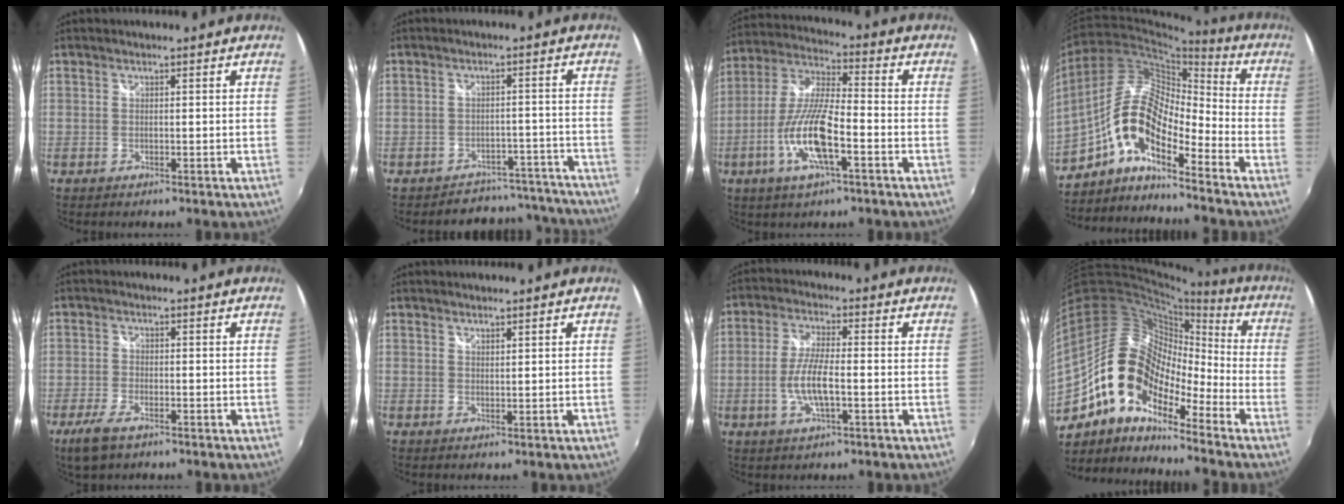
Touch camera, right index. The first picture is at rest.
{"total": 12.8, "force": [-11.6, 5.4, 0.4], "torque": [-0.006, 0.055, -0.132]}
{"total": 13.2, "force": [-5.1, 3.1, 11.8], "torque": [-0.249, -0.007, -0.100]}
{"total": 12.9, "force": [-6.5, 4.6, 10.2], "torque": [-0.193, 0.015, -0.136]}
{"total": 5.6, "force": [-3.6, 2.2, 3.6], "torque": [-0.095, -0.011, -0.067]}
{"total": 1.0, "force": [0.9, 0.2, 0.2], "torque": [-0.004, -0.001, 0.016]}
{"total": 7.3, "force": [-1.9, 1.8, 6.8], "torque": [-0.141, -0.001, -0.038]}
{"total": 16.7, "force": [-9.3, 9.2, 10.4], "torque": [-0.188, 0.004, -0.188]}